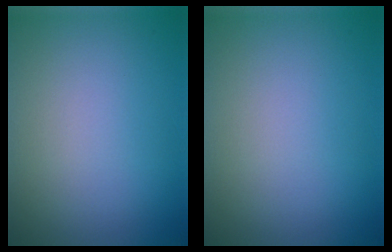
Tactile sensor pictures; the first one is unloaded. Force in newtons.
{"total": 0.0}